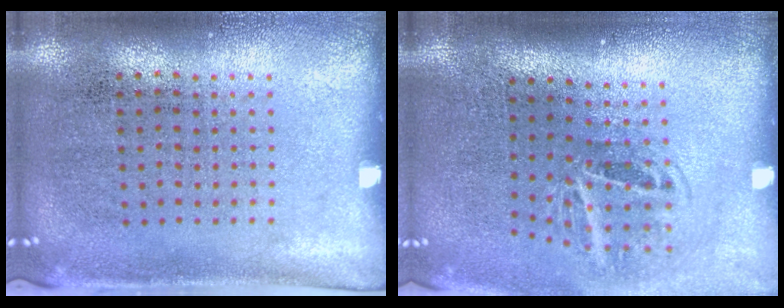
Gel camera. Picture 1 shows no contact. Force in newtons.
{"total": 2.0, "press": 1.3, "slide": 1.5}